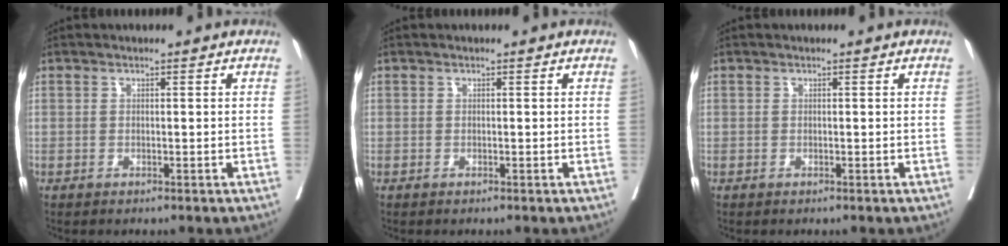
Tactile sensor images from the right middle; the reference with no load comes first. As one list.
[{"total": 0.0}, {"total": 0.0}]